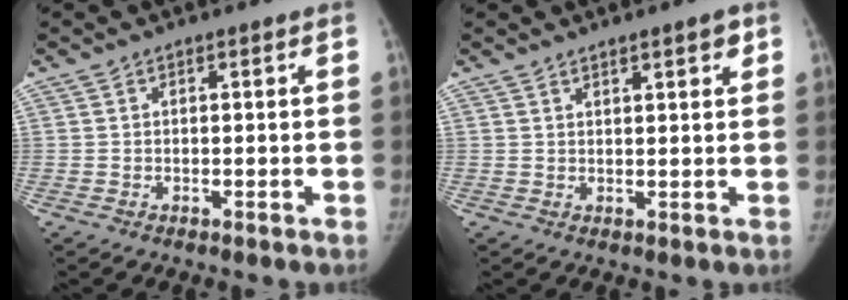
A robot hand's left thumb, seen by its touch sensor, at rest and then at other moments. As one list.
[{"total": 3.1, "force": [2.0, 0.7, 2.2], "torque": [-0.024, -0.010, 0.028]}]